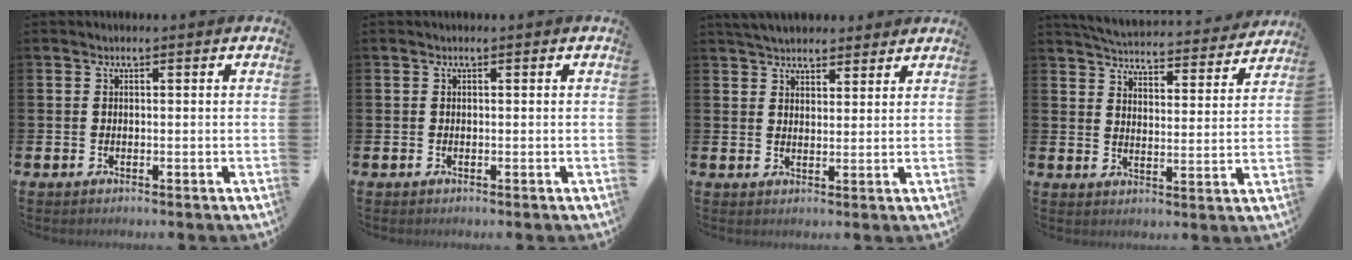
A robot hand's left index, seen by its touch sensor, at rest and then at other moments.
{"total": 0.0}
{"total": 4.7, "force": [4.6, 1.3, 0.4], "torque": [-0.015, -0.017, 0.083]}
{"total": 5.0, "force": [5.0, 0.6, 0.8], "torque": [-0.028, -0.043, 0.081]}